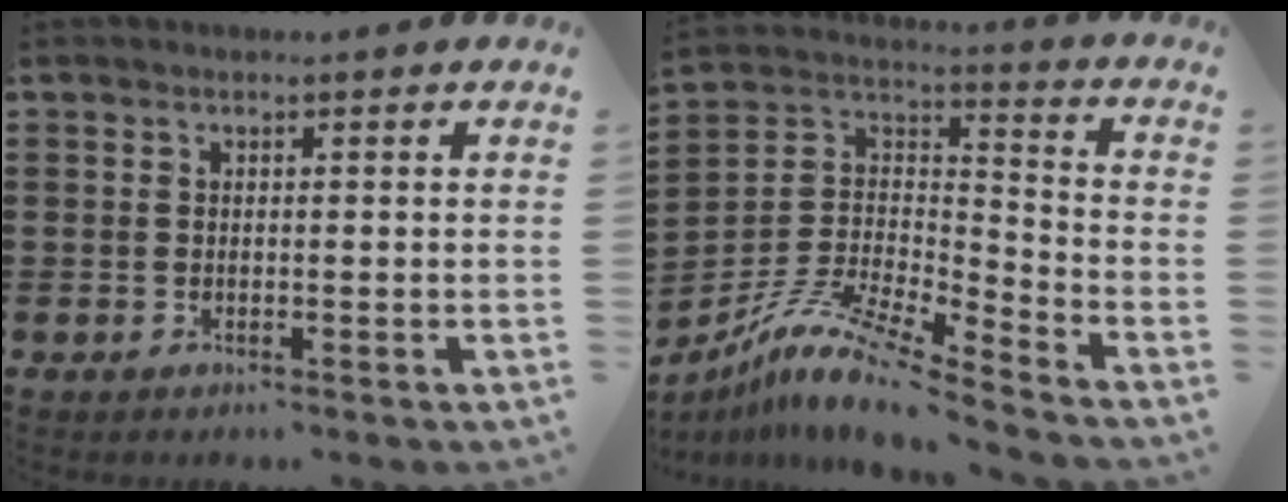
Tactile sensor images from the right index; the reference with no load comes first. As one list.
[{"total": 10.8, "force": [-8.8, 1.2, 6.0], "torque": [-0.133, 0.003, -0.182]}]